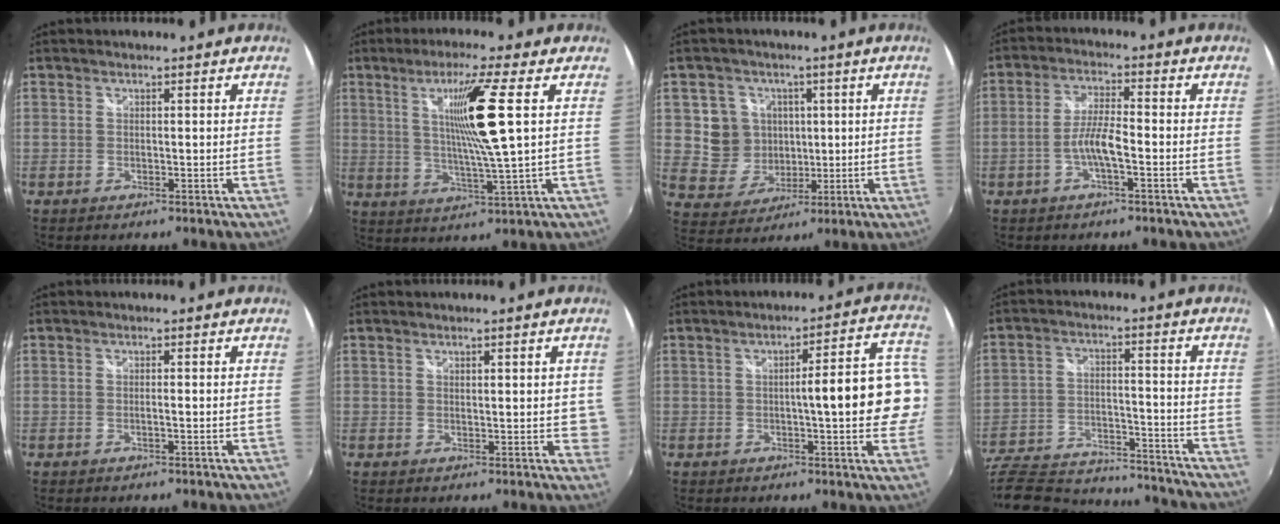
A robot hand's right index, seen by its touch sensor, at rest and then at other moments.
{"total": 10.9, "force": [3.3, -3.0, 9.9], "torque": [-0.164, -0.016, 0.063]}
{"total": 8.9, "force": [1.5, 8.6, 1.9], "torque": [-0.062, 0.016, 0.036]}
{"total": 5.1, "force": [-2.0, 0.7, 4.6], "torque": [-0.096, 0.007, -0.039]}
{"total": 0.8, "force": [-0.4, -0.1, 0.7], "torque": [-0.011, -0.001, -0.007]}
{"total": 1.8, "force": [0.9, -0.1, 1.5], "torque": [-0.001, -0.004, 0.024]}
{"total": 11.0, "force": [-0.4, 0.2, 11.0], "torque": [-0.129, 0.009, 0.003]}
{"total": 26.5, "force": [-22.1, 9.7, 11.0], "torque": [-0.245, -0.013, -0.297]}